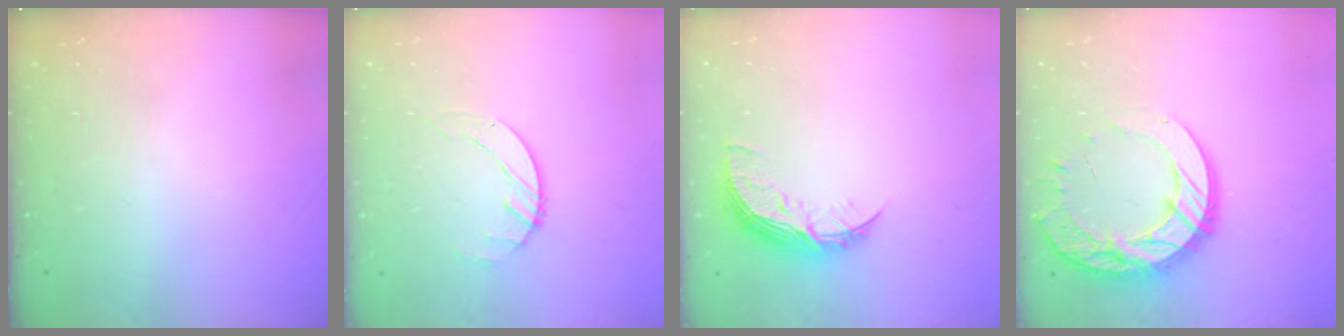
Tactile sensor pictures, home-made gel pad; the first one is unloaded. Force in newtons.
{"total": 1.4, "press": 1.4, "slide": 0.2}
{"total": 8.3, "press": 8.3, "slide": 0.7}
{"total": 20.4, "press": 20.3, "slide": 1.7}